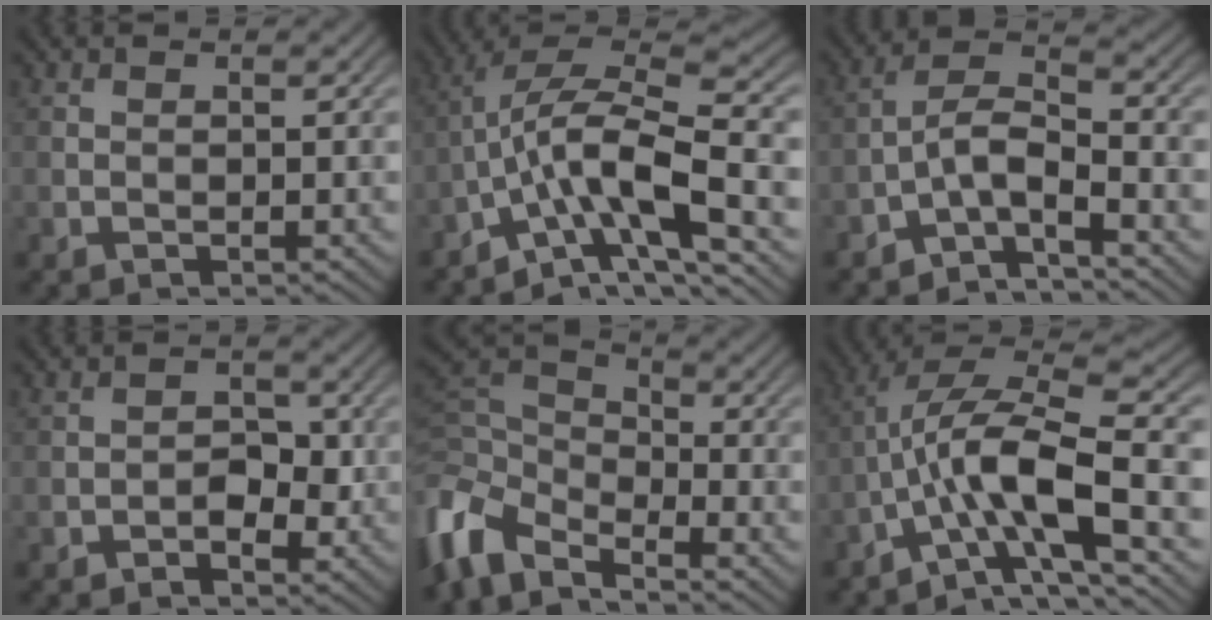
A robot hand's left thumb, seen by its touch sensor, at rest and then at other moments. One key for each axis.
{"total": 12.1, "fx": -5.1, "fy": 3.6, "fz": 10.4, "tx": -0.177, "ty": 0.011, "tz": -0.098}
{"total": 5.3, "fx": -3.4, "fy": 1.5, "fz": 3.7, "tx": -0.072, "ty": 0.012, "tz": -0.078}
{"total": 2.9, "fx": -1.0, "fy": 2.0, "fz": 1.9, "tx": -0.016, "ty": 0.002, "tz": -0.019}
{"total": 8.8, "fx": -5.5, "fy": 4.4, "fz": 5.3, "tx": -0.126, "ty": -0.008, "tz": -0.127}
{"total": 12.1, "fx": -4.0, "fy": 3.5, "fz": 10.9, "tx": -0.198, "ty": 0.015, "tz": -0.079}